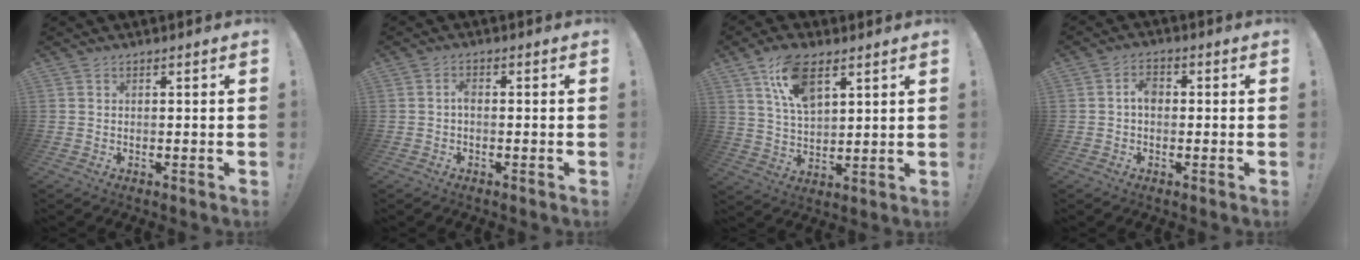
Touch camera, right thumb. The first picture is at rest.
{"total": 1.8, "force": [-0.6, 0.8, 1.5], "torque": [-0.027, 0.005, -0.013]}
{"total": 12.0, "force": [6.6, 5.9, 8.1], "torque": [-0.148, -0.013, 0.124]}
{"total": 4.1, "force": [-0.2, 2.7, 3.1], "torque": [-0.047, 0.009, -0.006]}